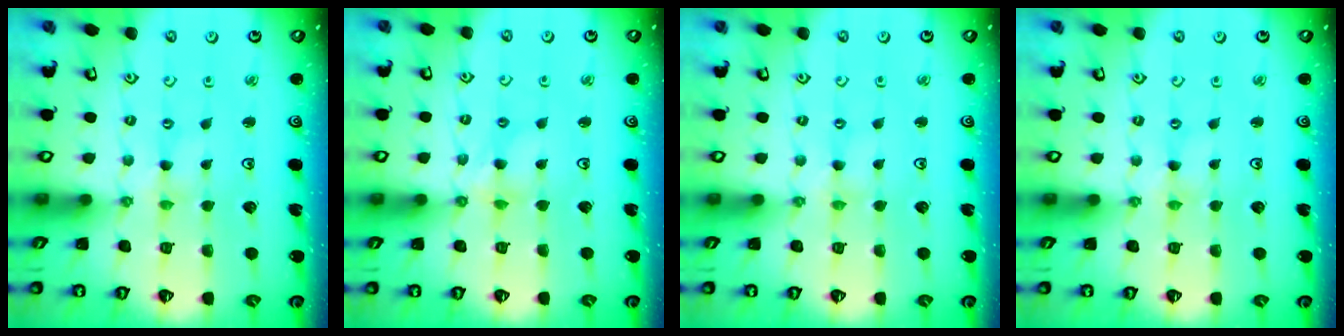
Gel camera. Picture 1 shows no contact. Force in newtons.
{"total": 4.9, "press": 4.8, "slide": 0.5}
{"total": 0.0}
{"total": 0.0}